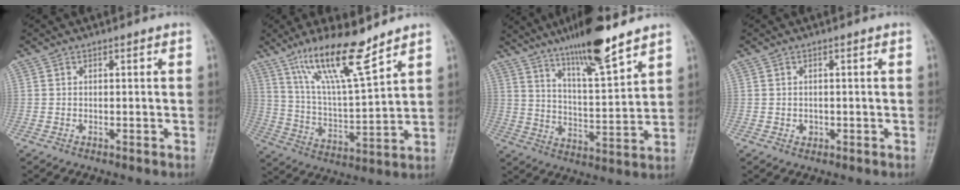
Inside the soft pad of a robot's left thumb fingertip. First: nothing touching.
{"total": 14.5, "force": [10.3, 2.3, 9.9], "torque": [-0.173, -0.061, 0.199]}
{"total": 14.0, "force": [10.6, 1.7, 9.0], "torque": [-0.145, -0.062, 0.185]}
{"total": 1.0, "force": [-0.1, 0.8, 0.5], "torque": [-0.001, 0.002, 0.001]}